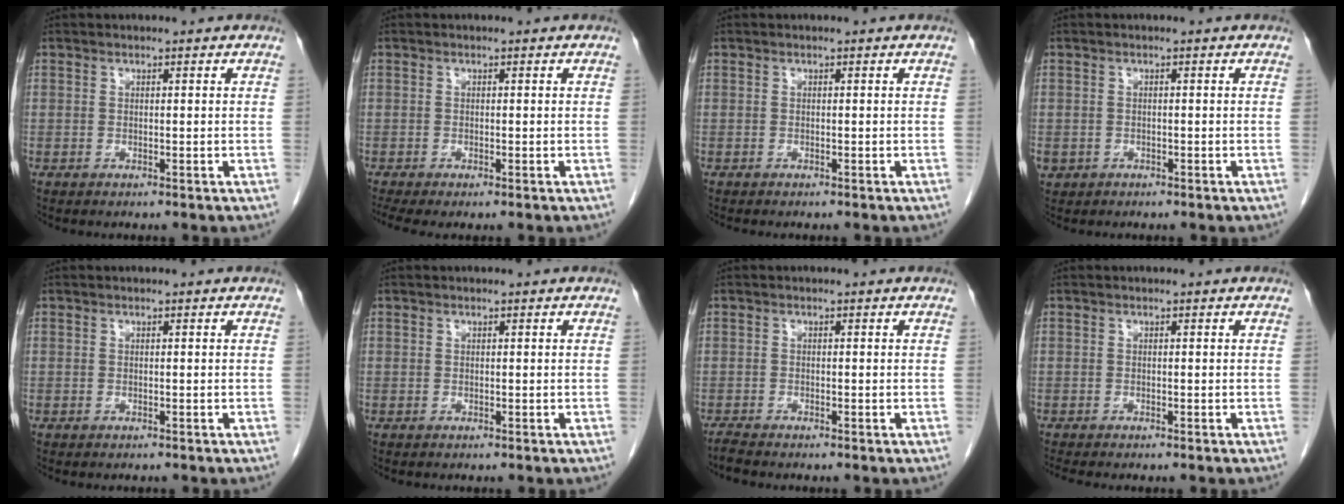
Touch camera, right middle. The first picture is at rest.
{"total": 2.7, "force": [-2.0, 0.5, 1.8], "torque": [-0.034, -0.011, -0.035]}
{"total": 1.0, "force": [-0.9, 0.2, 0.5], "torque": [-0.011, -0.003, -0.011]}
{"total": 1.9, "force": [-1.0, 1.5, 0.5], "torque": [-0.013, 0.001, -0.013]}
{"total": 0.0}
{"total": 0.0}
{"total": 1.3, "force": [-1.3, -0.1, 0.3], "torque": [-0.017, -0.007, -0.028]}
{"total": 2.5, "force": [-2.2, 0.2, 1.1], "torque": [-0.018, -0.006, -0.031]}